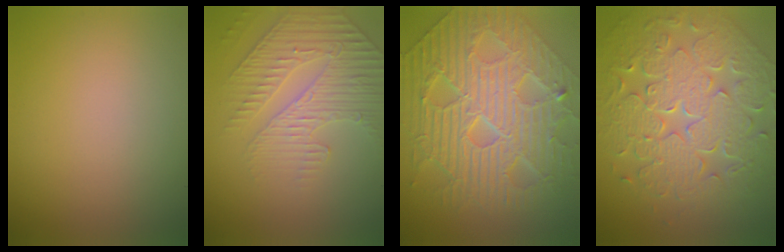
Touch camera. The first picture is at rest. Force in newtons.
{"total": 4.5, "press": 3.5, "slide": 2.9}
{"total": 10.8, "press": 7.4, "slide": 7.9}
{"total": 9.8, "press": 7.0, "slide": 6.8}